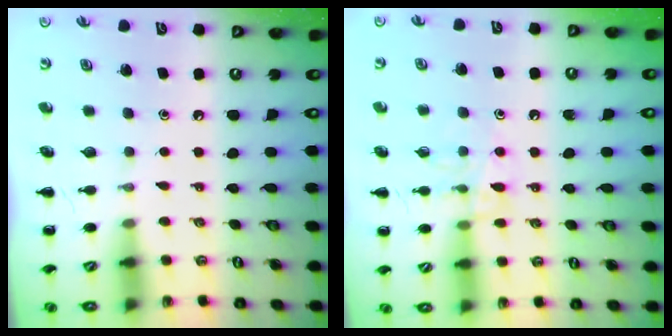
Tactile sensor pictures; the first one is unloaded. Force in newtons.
{"total": 9.9, "press": 9.8, "slide": 1.1}